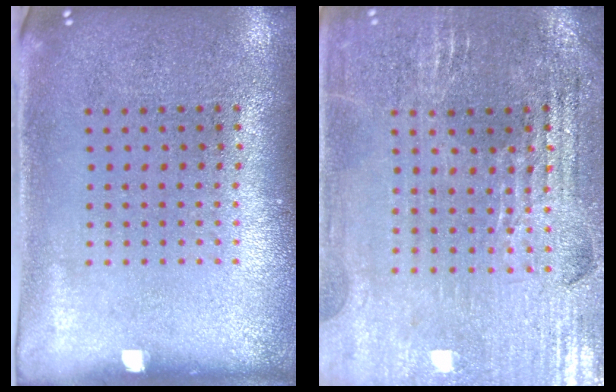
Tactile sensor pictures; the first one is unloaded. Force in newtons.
{"total": 2.9, "press": 2.8, "slide": 0.5}